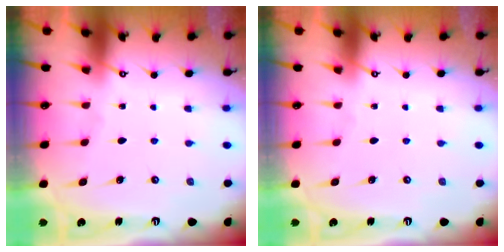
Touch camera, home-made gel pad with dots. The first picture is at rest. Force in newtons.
{"total": 0.0}